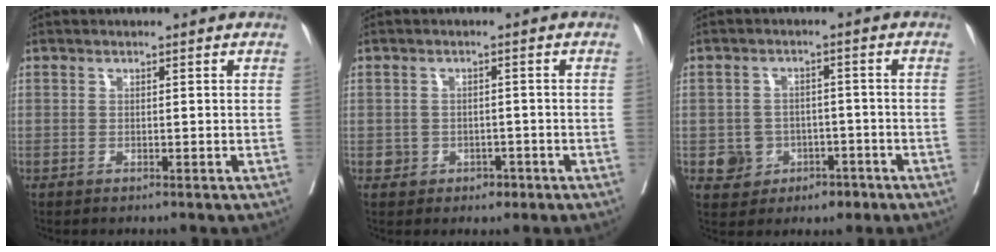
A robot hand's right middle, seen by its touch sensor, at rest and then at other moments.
{"total": 2.6, "force": [-1.1, 2.2, 0.9], "torque": [-0.004, 0.010, -0.008]}
{"total": 5.3, "force": [-2.2, 4.6, 1.2], "torque": [-0.007, 0.015, -0.022]}